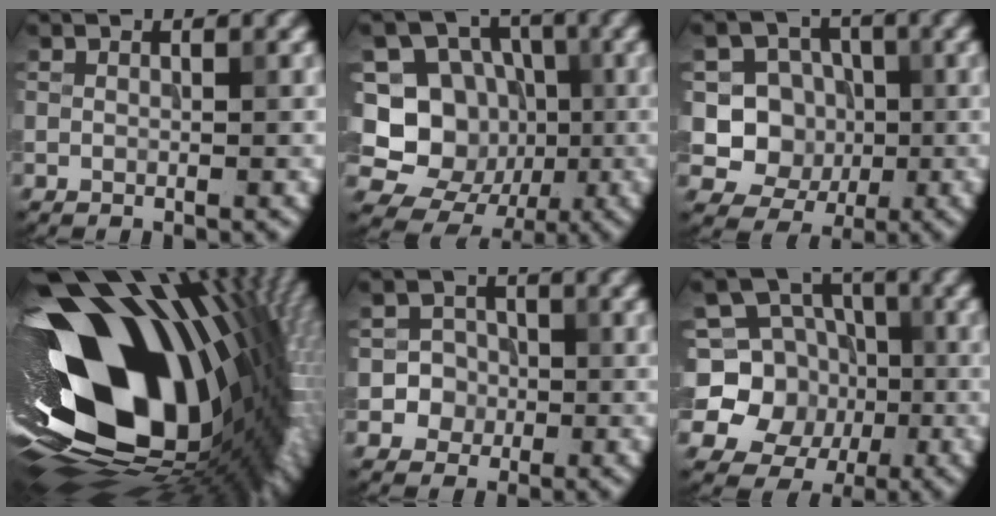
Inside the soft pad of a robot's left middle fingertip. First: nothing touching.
{"total": 13.6, "force": [-1.4, 12.4, 5.5], "torque": [-0.142, 0.031, -0.031]}
{"total": 6.3, "force": [-0.2, 5.8, 2.4], "torque": [-0.028, 0.004, -0.024]}
{"total": 19.9, "force": [0.2, 11.8, 16.1], "torque": [-0.290, -0.064, 0.019]}
{"total": 3.3, "force": [-0.8, 3.2, 0.5], "torque": [0.013, 0.013, -0.029]}
{"total": 9.4, "force": [-0.3, 8.5, 4.0], "torque": [-0.070, 0.016, -0.036]}